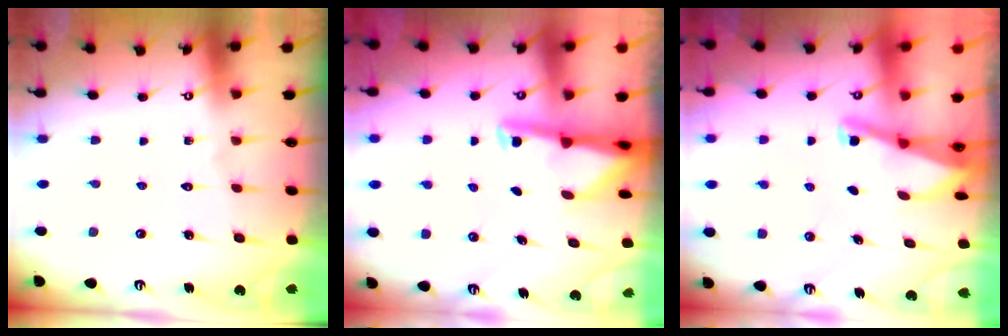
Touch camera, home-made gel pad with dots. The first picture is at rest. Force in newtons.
{"total": 2.7, "press": 2.7, "slide": 0.7}
{"total": 2.0, "press": 2.0, "slide": 0.4}